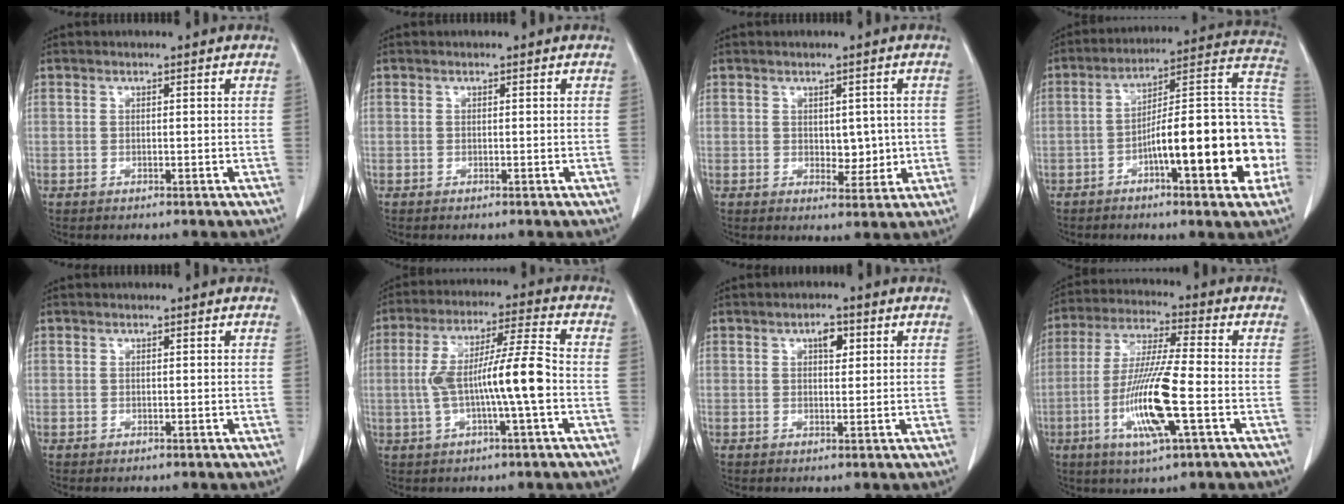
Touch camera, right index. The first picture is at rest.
{"total": 0.0}
{"total": 3.8, "force": [0.2, 2.4, 3.0], "torque": [-0.029, -0.002, 0.010]}
{"total": 20.4, "force": [-5.8, 3.6, 19.3], "torque": [-0.213, 0.039, -0.077]}
{"total": 0.0}
{"total": 11.4, "force": [-1.6, 0.5, 11.3], "torque": [-0.213, 0.020, -0.031]}
{"total": 2.7, "force": [1.1, 1.3, 2.1], "torque": [-0.031, 0.003, 0.017]}
{"total": 13.4, "force": [-3.8, 0.6, 12.8], "torque": [-0.258, -0.016, -0.074]}